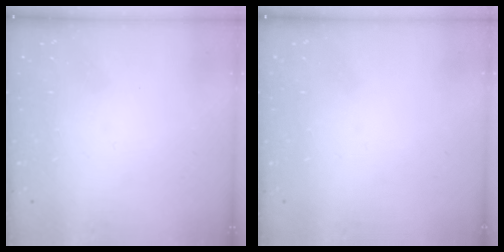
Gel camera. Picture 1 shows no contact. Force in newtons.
{"total": 0.0}